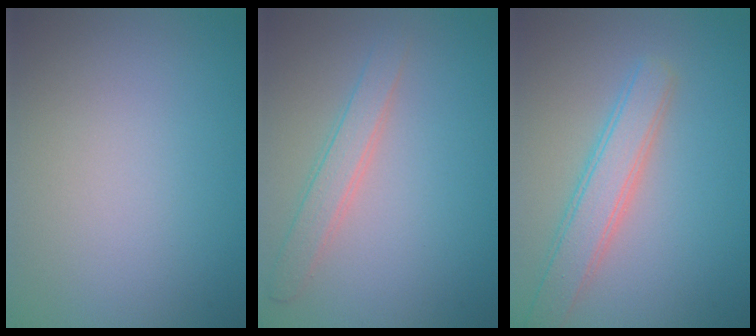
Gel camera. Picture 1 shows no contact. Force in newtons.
{"total": 2.3, "press": 2.3, "slide": 0.1}
{"total": 3.7, "press": 3.7, "slide": 0.2}